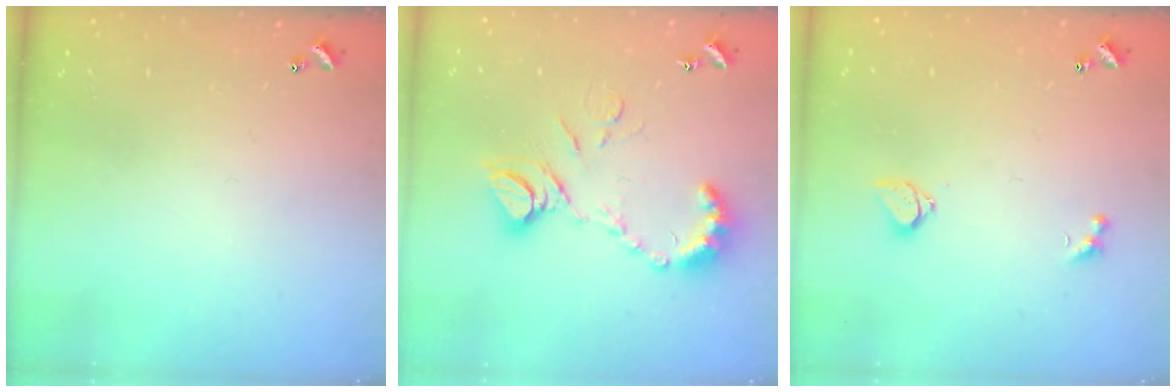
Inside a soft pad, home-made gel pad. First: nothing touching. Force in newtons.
{"total": 13.0, "press": 13.0, "slide": 1.3}
{"total": 3.0, "press": 2.9, "slide": 0.8}